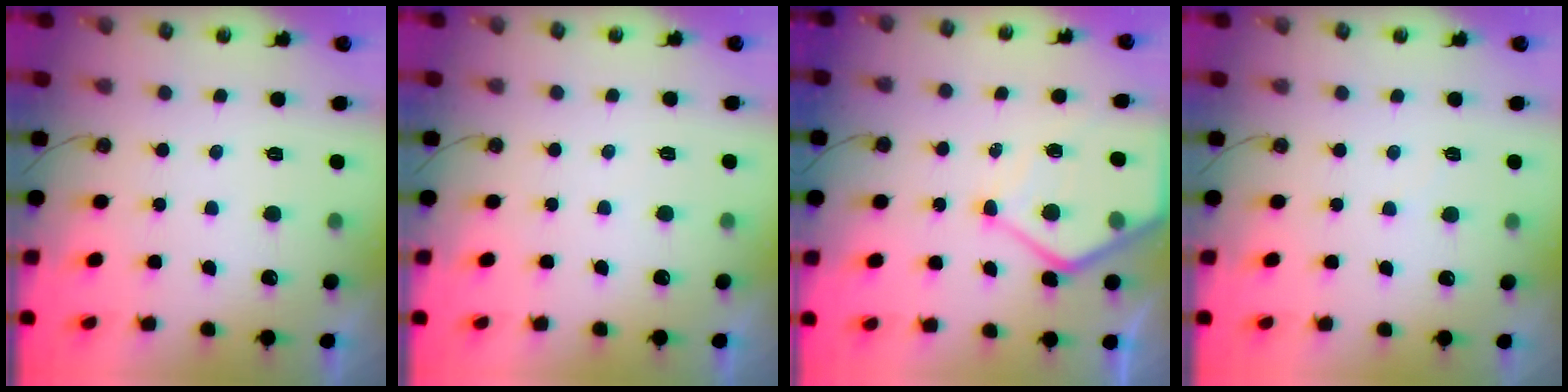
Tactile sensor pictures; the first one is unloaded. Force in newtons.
{"total": 3.0, "press": 3.0, "slide": 0.3}
{"total": 11.0, "press": 11.0, "slide": 1.0}
{"total": 2.4, "press": 2.4, "slide": 0.4}